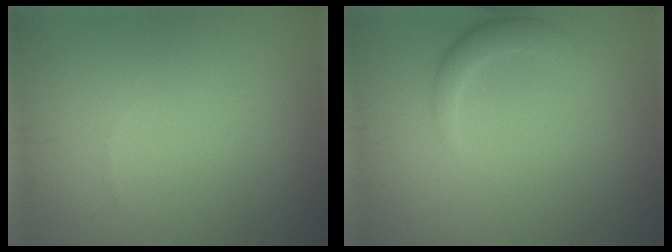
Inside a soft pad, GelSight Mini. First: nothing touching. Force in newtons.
{"total": 1.9, "press": 1.9, "slide": 0.1}